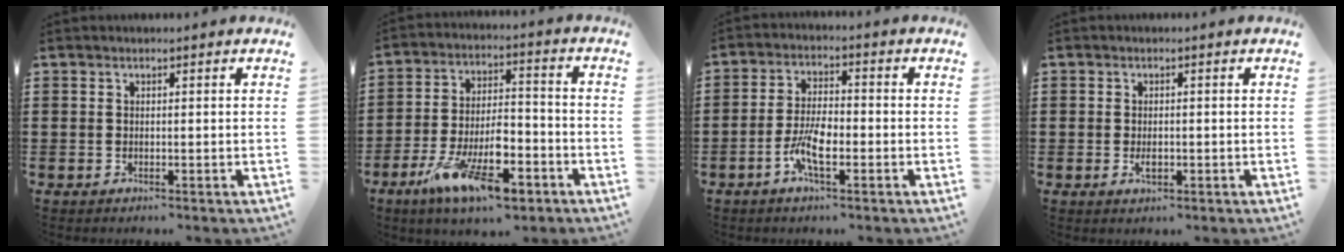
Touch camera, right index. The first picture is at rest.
{"total": 13.1, "force": [-7.4, 5.1, 9.5], "torque": [-0.179, 0.025, -0.129]}
{"total": 6.2, "force": [-2.4, 2.1, 5.3], "torque": [-0.121, -0.005, -0.052]}
{"total": 1.6, "force": [-0.3, 1.0, 1.3], "torque": [-0.024, 0.000, -0.005]}